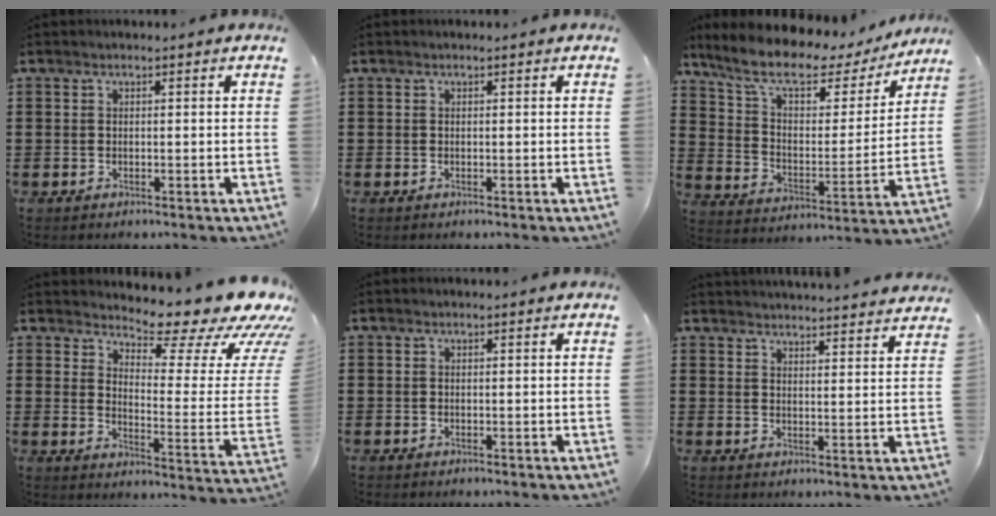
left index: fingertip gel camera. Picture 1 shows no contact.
{"total": 0.0}
{"total": 9.5, "force": [7.3, 2.9, 5.4], "torque": [-0.125, -0.038, 0.122]}
{"total": 11.0, "force": [9.2, 2.2, 5.6], "torque": [-0.080, -0.079, 0.150]}
{"total": 0.0}
{"total": 3.4, "force": [3.4, -0.4, -0.2], "torque": [0.002, -0.023, 0.061]}